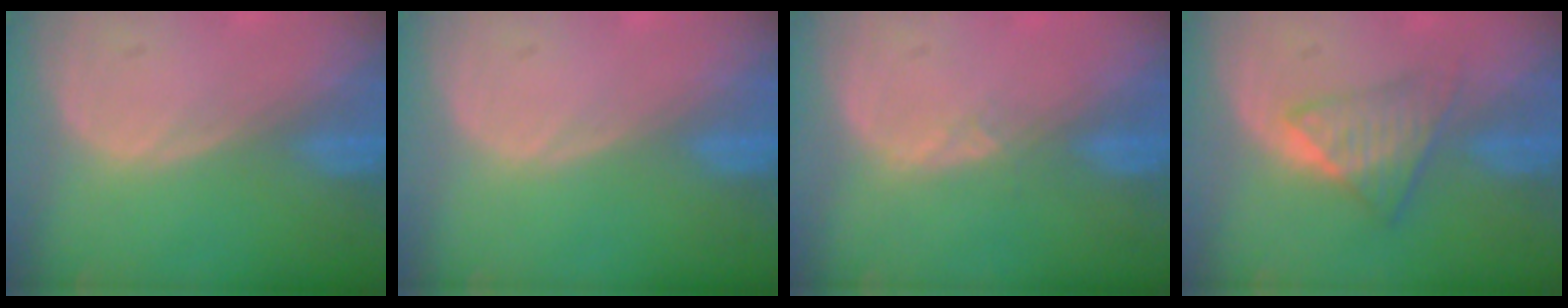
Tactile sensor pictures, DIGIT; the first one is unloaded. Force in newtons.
{"total": 0.0}
{"total": 1.4, "press": 1.2, "slide": 0.8}
{"total": 6.0, "press": 5.2, "slide": 3.1}